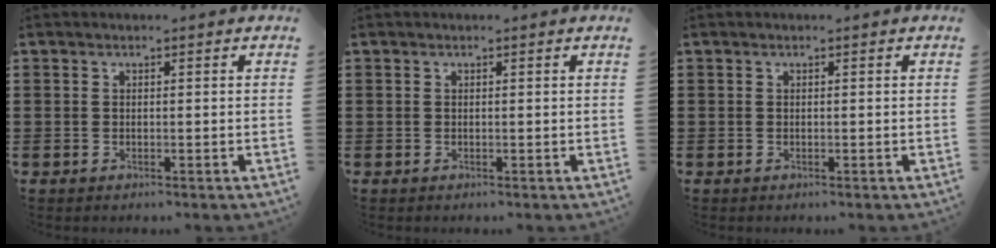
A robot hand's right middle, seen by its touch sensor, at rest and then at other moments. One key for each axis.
{"total": 0.0}
{"total": 0.0}